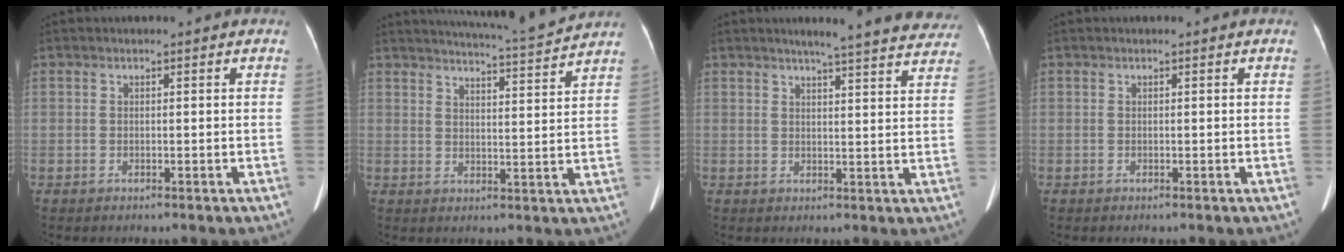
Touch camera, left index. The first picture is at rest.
{"total": 10.3, "force": [9.9, -1.6, 2.6], "torque": [-0.049, -0.016, 0.132]}
{"total": 15.8, "force": [14.3, 1.6, 6.6], "torque": [-0.069, -0.016, 0.157]}
{"total": 0.0}